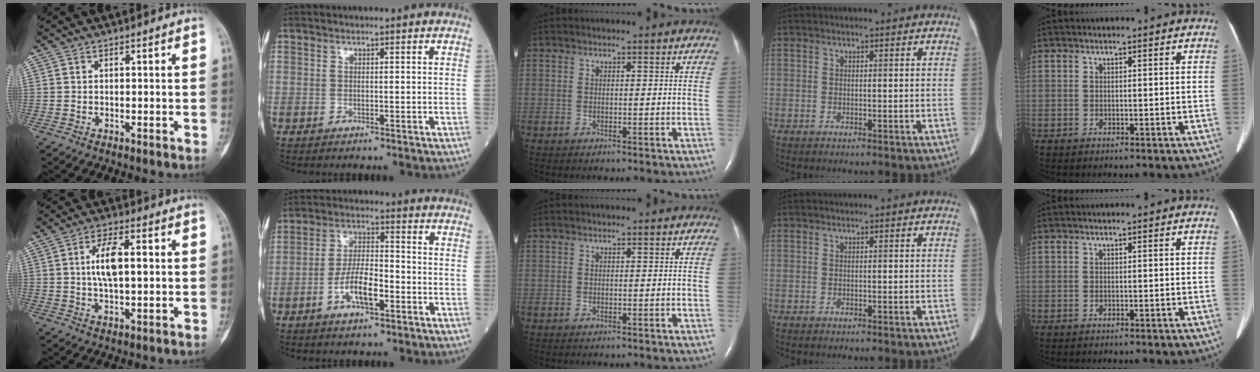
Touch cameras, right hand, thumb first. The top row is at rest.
{"thumb": {"total": 8.5, "force": [1.0, 3.5, 7.7], "torque": [-0.134, 0.005, 0.015]}, "index": {"total": 7.9, "force": [-3.2, 2.4, 6.8], "torque": [-0.134, 0.006, -0.058]}}